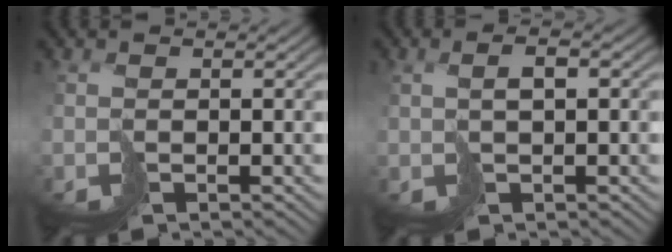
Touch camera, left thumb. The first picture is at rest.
{"total": 2.0, "force": [0.6, 0.5, 1.8], "torque": [-0.034, 0.006, 0.013]}